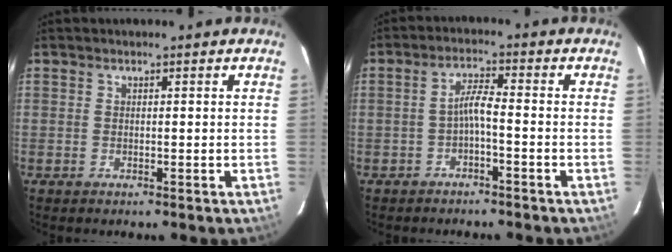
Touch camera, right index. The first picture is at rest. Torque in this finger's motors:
{"motor_torque": [0.94, -0.35, 0.55, 0.14]}